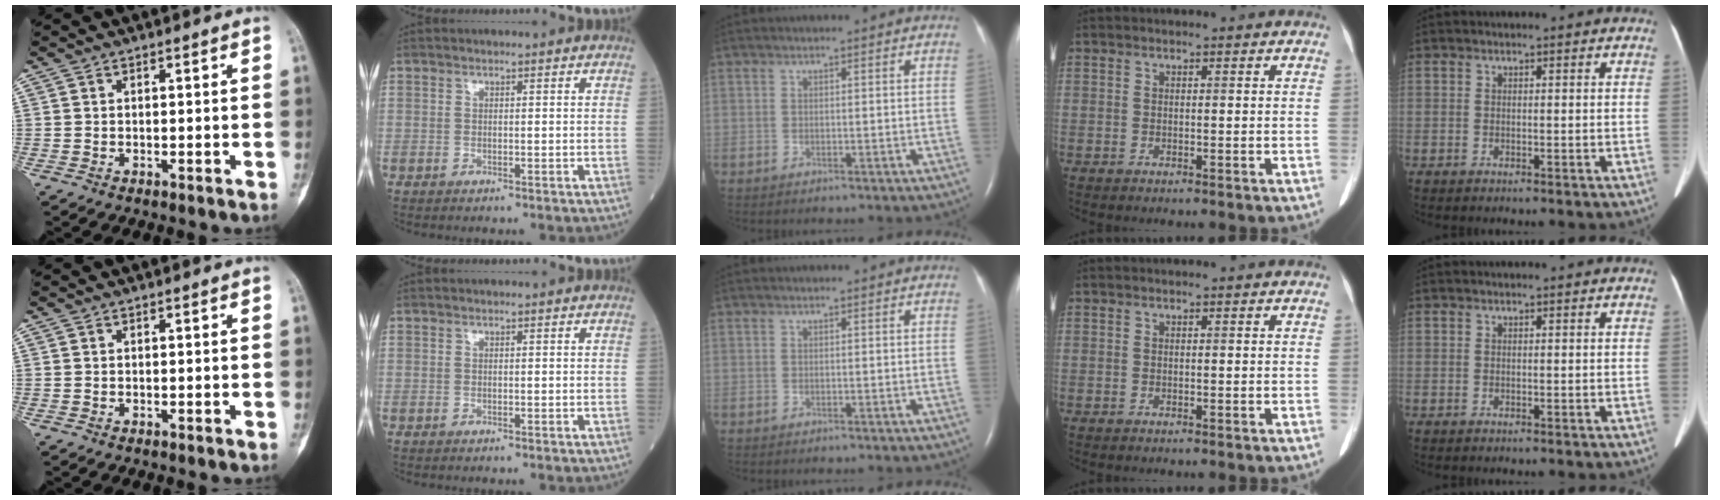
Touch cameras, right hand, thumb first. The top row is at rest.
{}